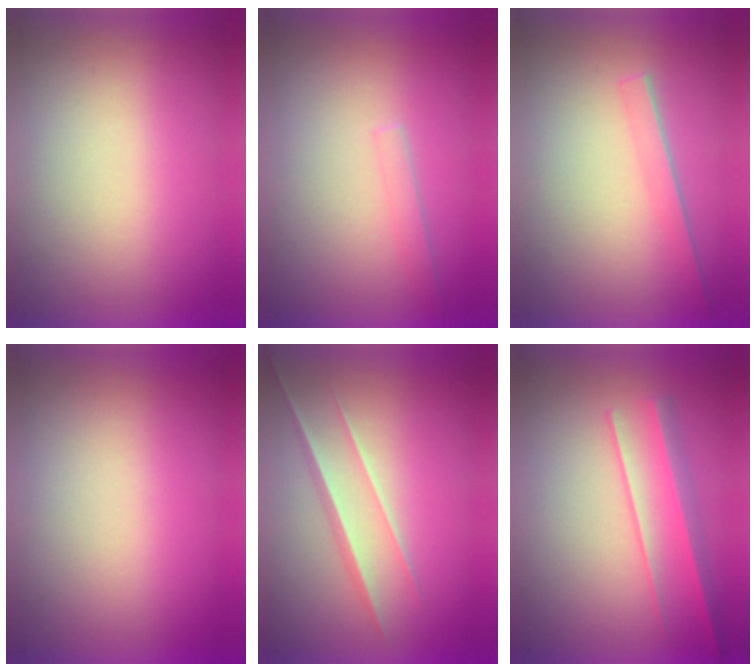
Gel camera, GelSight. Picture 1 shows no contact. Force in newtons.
{"total": 1.1}
{"total": 1.5}
{"total": 0.0}
{"total": 1.5}
{"total": 2.2}